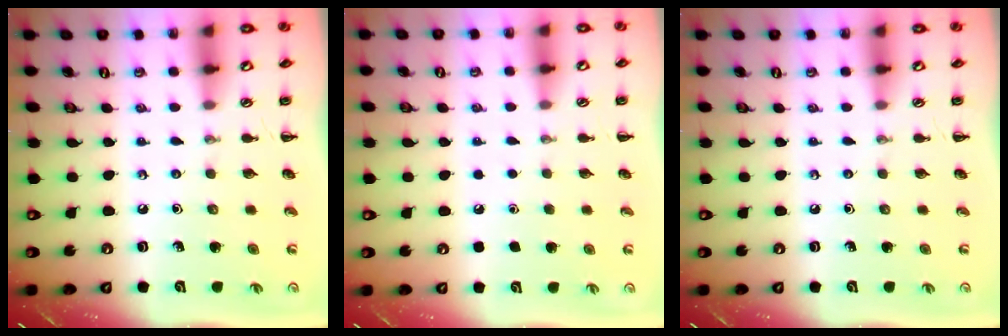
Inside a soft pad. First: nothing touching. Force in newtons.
{"total": 1.8, "press": 1.7, "slide": 0.1}
{"total": 0.0}